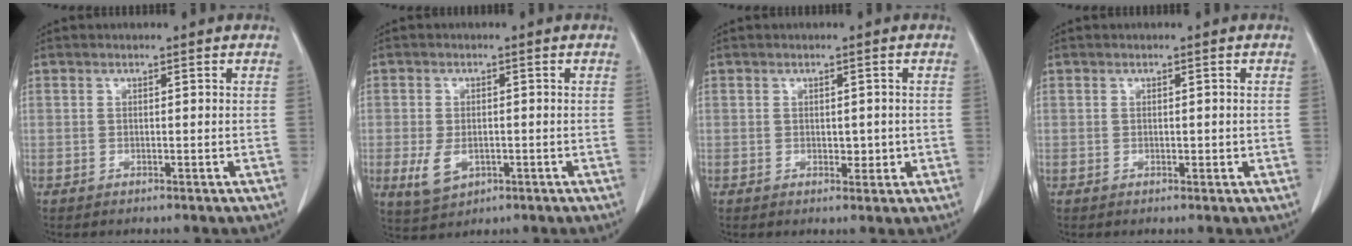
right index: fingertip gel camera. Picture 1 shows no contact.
{"total": 4.8, "force": [-1.4, 3.2, 3.3], "torque": [-0.069, -0.006, -0.014]}
{"total": 2.0, "force": [-0.1, 1.3, 1.5], "torque": [-0.017, 0.001, 0.004]}
{"total": 0.9, "force": [-0.1, 0.5, 0.7], "torque": [-0.008, 0.000, 0.002]}